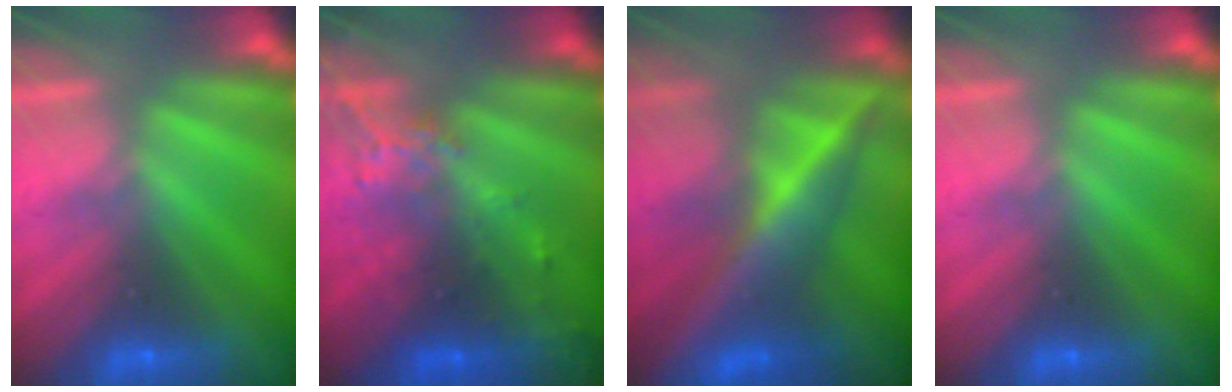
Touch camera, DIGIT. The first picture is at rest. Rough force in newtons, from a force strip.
{"total": 7.4}
{"total": 9.1}
{"total": 0.0}